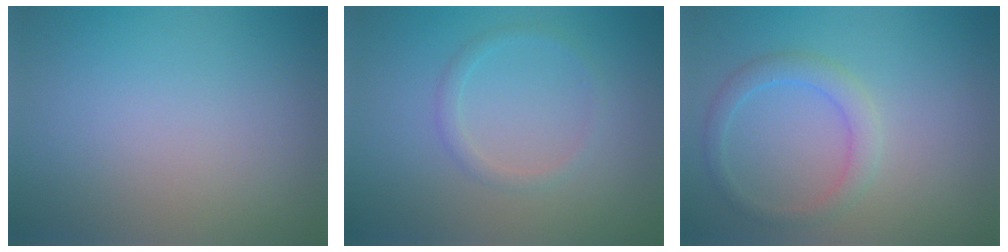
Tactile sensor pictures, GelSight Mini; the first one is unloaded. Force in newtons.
{"total": 1.3, "press": 1.3, "slide": 0.1}
{"total": 2.3, "press": 2.3, "slide": 0.2}